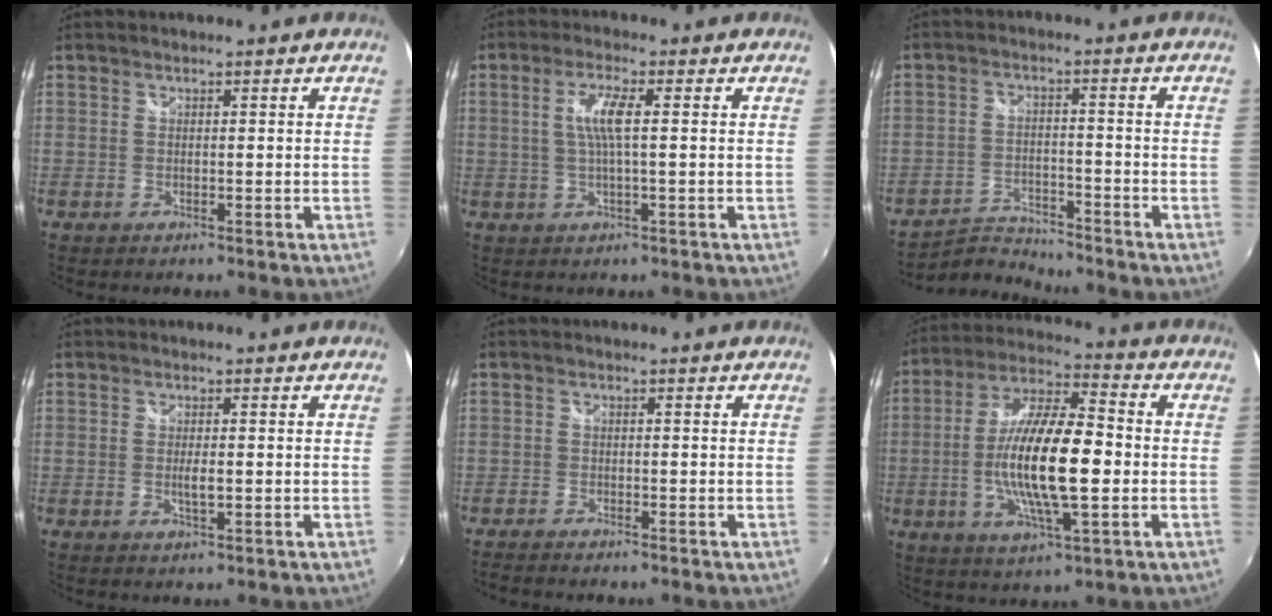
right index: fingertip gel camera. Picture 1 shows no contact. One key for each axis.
{"total": 4.9, "fx": 0.5, "fy": 0.4, "fz": 4.9, "tx": -0.096, "ty": 0.001, "tz": 0.011}
{"total": 6.0, "fx": -5.9, "fy": 0.7, "fz": -0.2, "tx": -0.019, "ty": 0.012, "tz": -0.111}
{"total": 2.2, "fx": -0.2, "fy": 0.5, "fz": 2.1, "tx": -0.037, "ty": -0.005, "tz": -0.004}
{"total": 2.8, "fx": -2.5, "fy": 0.4, "fz": 1.0, "tx": -0.030, "ty": -0.017, "tz": -0.048}
{"total": 17.3, "fx": -2.1, "fy": 4.6, "fz": 16.6, "tx": -0.320, "ty": -0.001, "tz": -0.043}